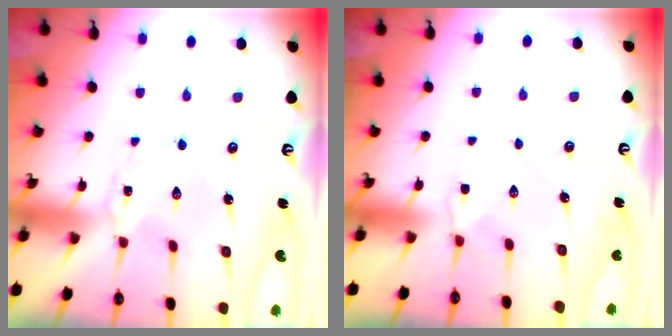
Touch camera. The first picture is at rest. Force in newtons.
{"total": 2.3, "press": 2.3, "slide": 0.5}